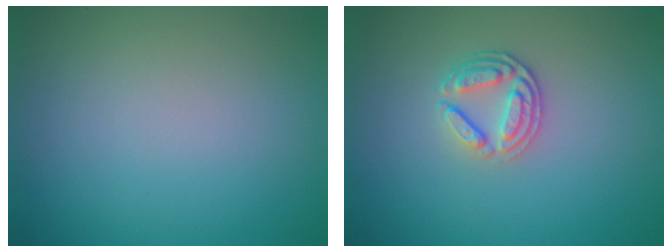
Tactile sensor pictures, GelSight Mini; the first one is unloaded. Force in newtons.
{"total": 2.6, "press": 2.4, "slide": 1.0}